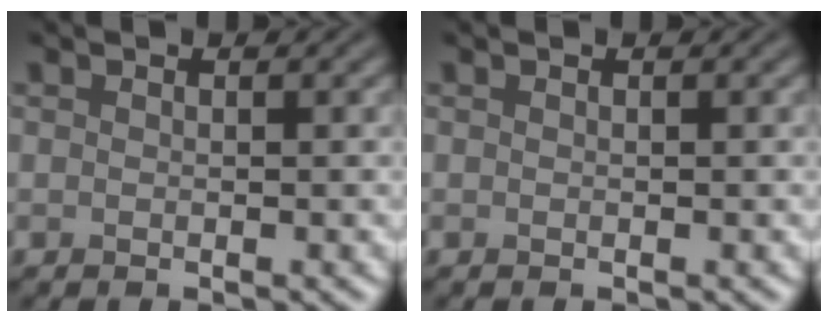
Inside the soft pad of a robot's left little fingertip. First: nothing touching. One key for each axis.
{"total": 0.0}